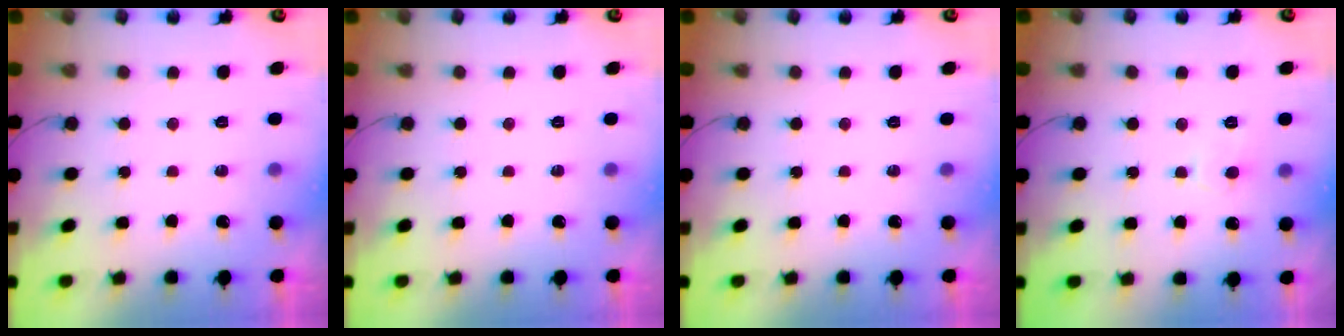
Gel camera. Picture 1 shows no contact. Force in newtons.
{"total": 0.0}
{"total": 0.0}
{"total": 5.8, "press": 5.8, "slide": 0.5}